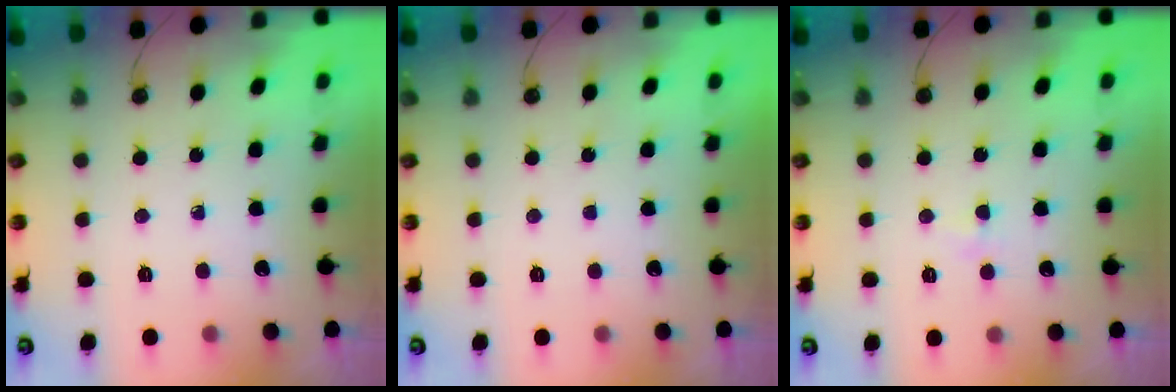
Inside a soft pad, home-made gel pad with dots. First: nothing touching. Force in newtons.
{"total": 0.0}
{"total": 2.3, "press": 2.3, "slide": 0.4}